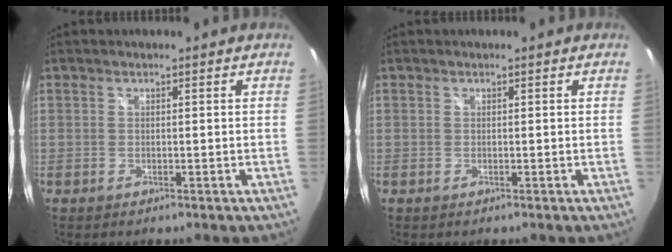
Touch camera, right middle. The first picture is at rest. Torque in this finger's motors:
{"motor_torque": [0.03, 0.12, -0.02, 0.00]}